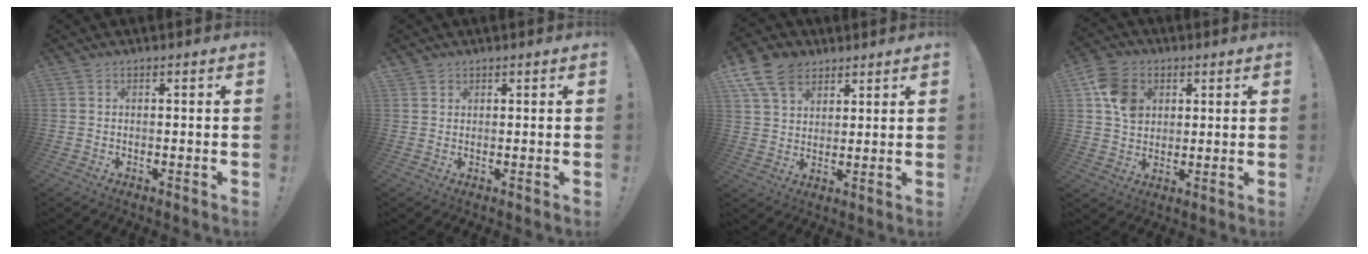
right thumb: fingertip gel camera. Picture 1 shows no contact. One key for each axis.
{"total": 1.4, "fx": 1.1, "fy": 0.9, "fz": 0.1, "tx": 0.005, "ty": -0.008, "tz": 0.019}
{"total": 11.6, "fx": 6.9, "fy": 7.8, "fz": 5.1, "tx": -0.092, "ty": -0.029, "tz": 0.138}
{"total": 11.2, "fx": 3.4, "fy": 9.0, "fz": 5.7, "tx": -0.085, "ty": -0.001, "tz": 0.071}